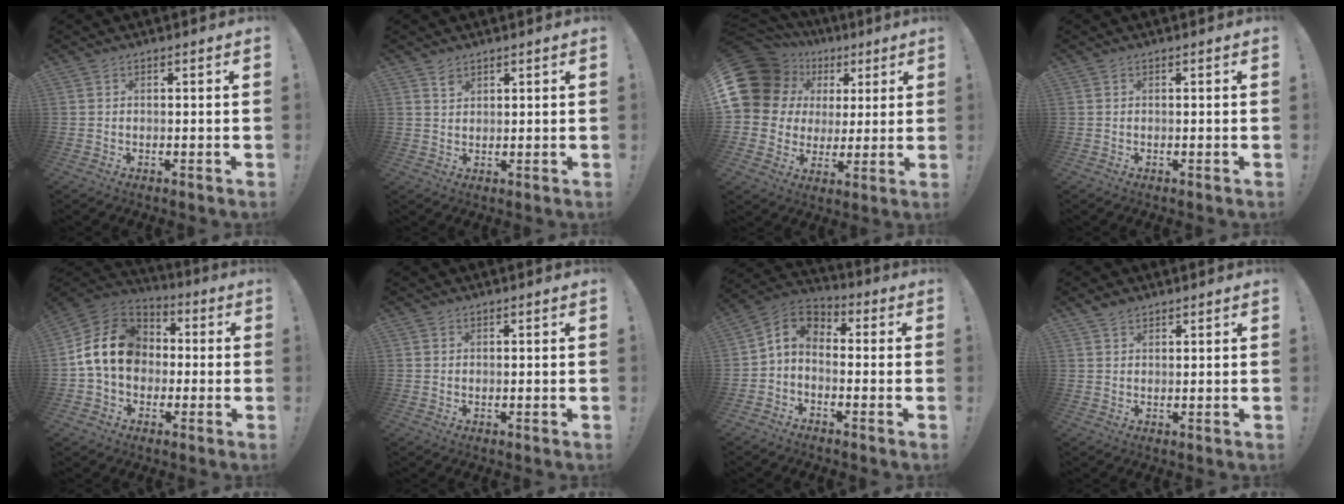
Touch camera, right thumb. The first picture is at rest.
{"total": 2.4, "force": [1.8, 1.4, 0.5], "torque": [0.003, -0.013, 0.032]}
{"total": 17.2, "force": [6.5, 14.0, 7.7], "torque": [-0.137, -0.033, 0.144]}
{"total": 0.0}
{"total": 16.5, "force": [1.4, 12.9, 10.2], "torque": [-0.181, 0.017, 0.031]}
{"total": 0.6, "force": [0.5, 0.4, -0.1], "torque": [0.003, 0.000, 0.010]}
{"total": 5.5, "force": [-1.0, 4.0, 3.7], "torque": [-0.080, 0.009, -0.016]}
{"total": 2.3, "force": [1.9, 1.1, 0.7], "torque": [-0.013, -0.007, 0.037]}